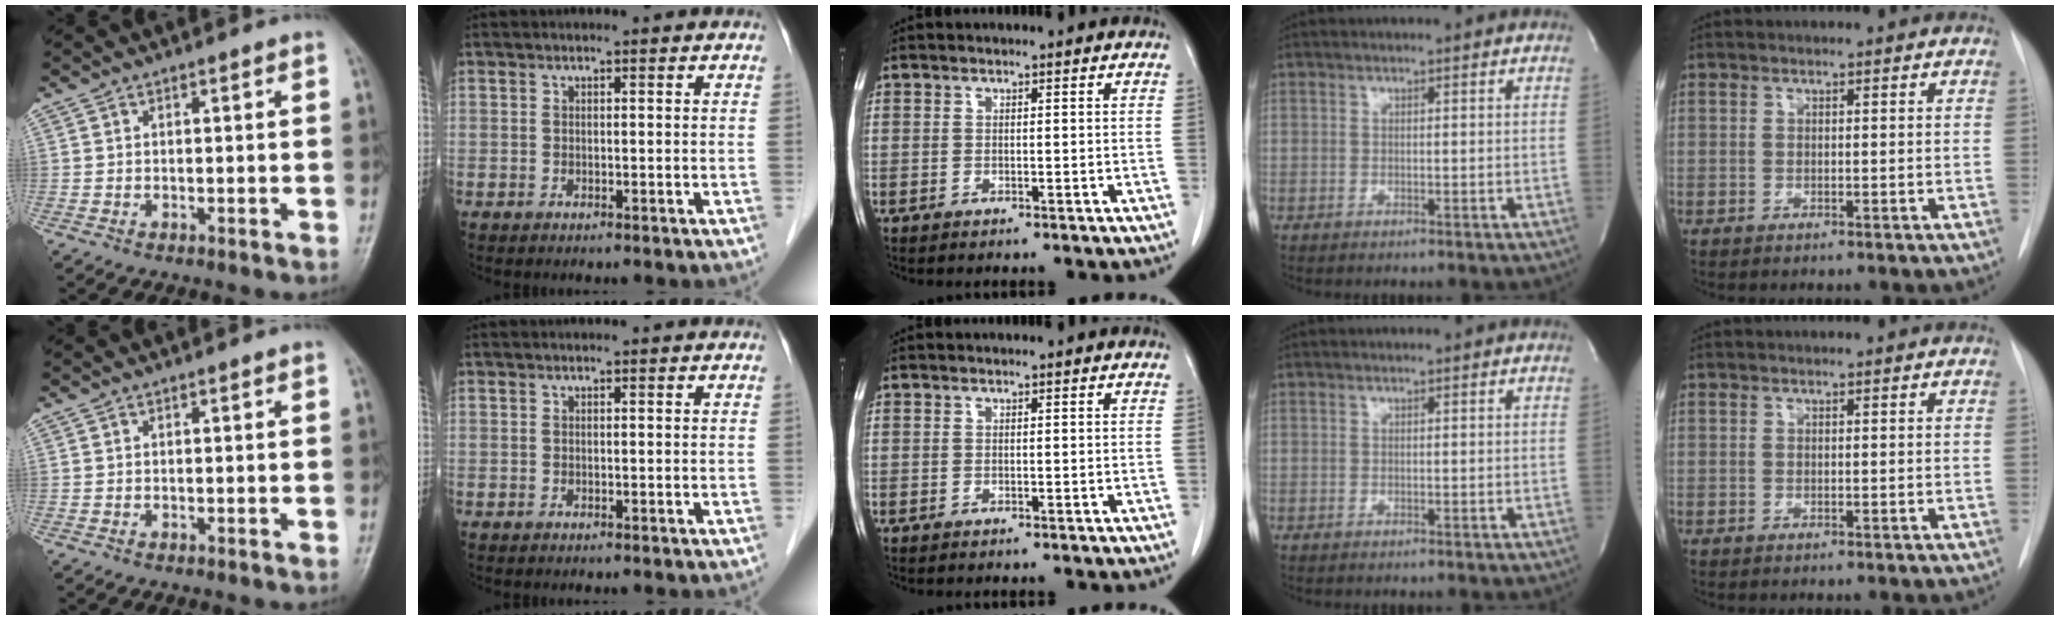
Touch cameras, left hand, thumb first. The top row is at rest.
{}